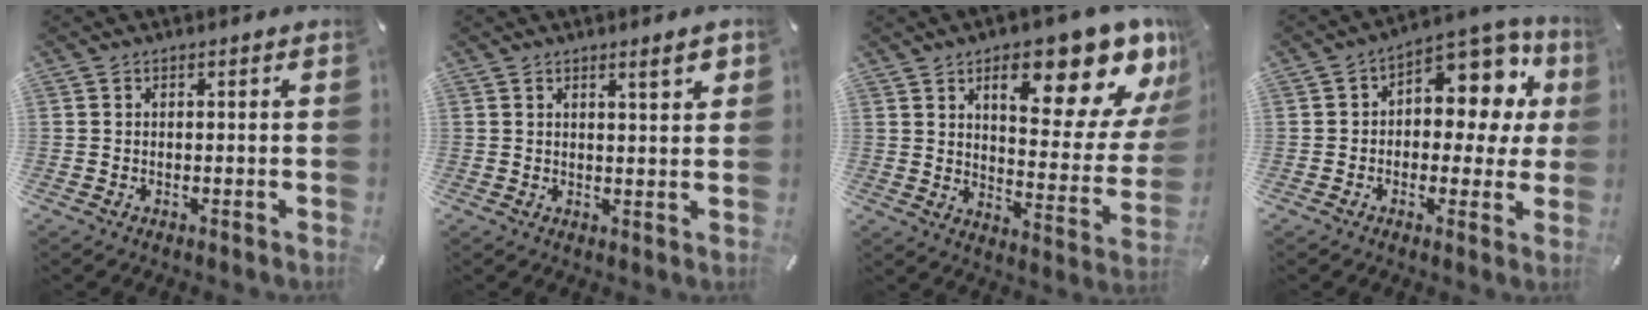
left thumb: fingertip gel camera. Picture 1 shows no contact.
{"total": 4.4, "force": [2.6, 0.7, 3.5], "torque": [-0.056, -0.010, 0.039]}
{"total": 20.5, "force": [12.0, 7.8, 14.7], "torque": [-0.189, -0.091, 0.186]}
{"total": 12.0, "force": [4.3, 7.6, 8.3], "torque": [-0.107, -0.040, 0.074]}